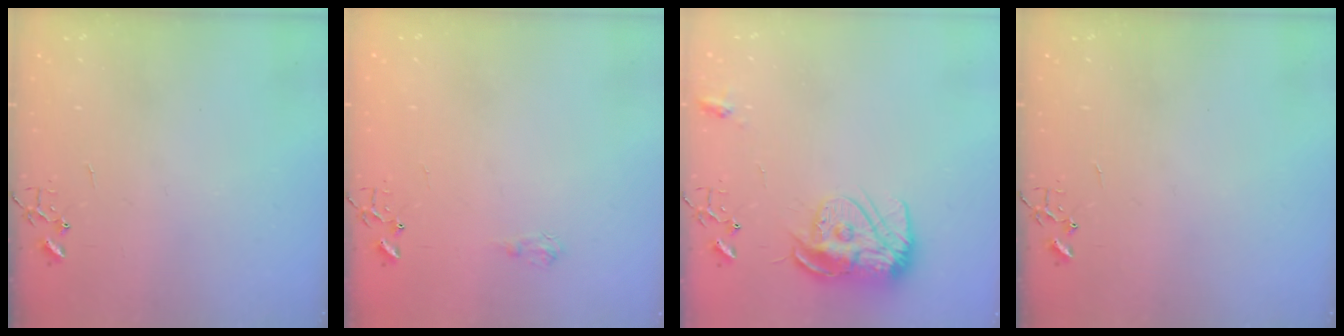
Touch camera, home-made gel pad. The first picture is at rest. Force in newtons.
{"total": 5.7, "press": 5.7, "slide": 0.6}
{"total": 13.9, "press": 13.8, "slide": 1.2}
{"total": 0.0}